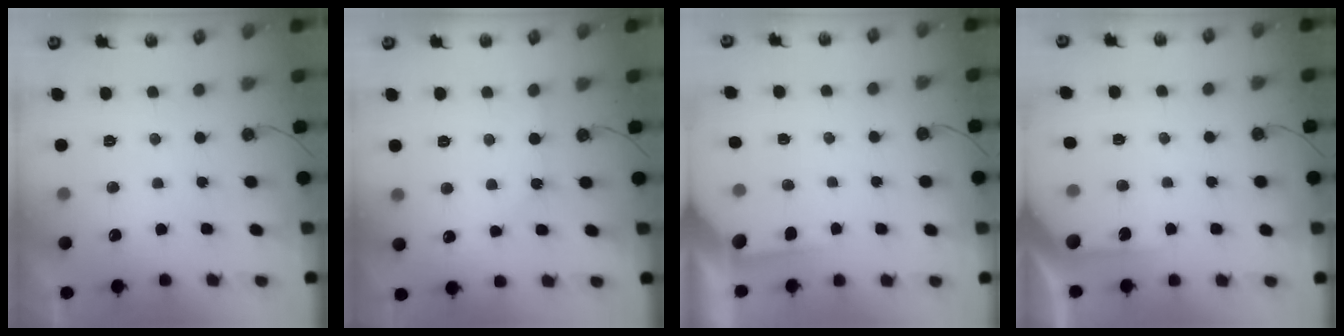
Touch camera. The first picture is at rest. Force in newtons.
{"total": 1.6, "press": 1.6, "slide": 0.3}
{"total": 2.2, "press": 2.2, "slide": 0.3}
{"total": 3.3, "press": 3.3, "slide": 0.3}